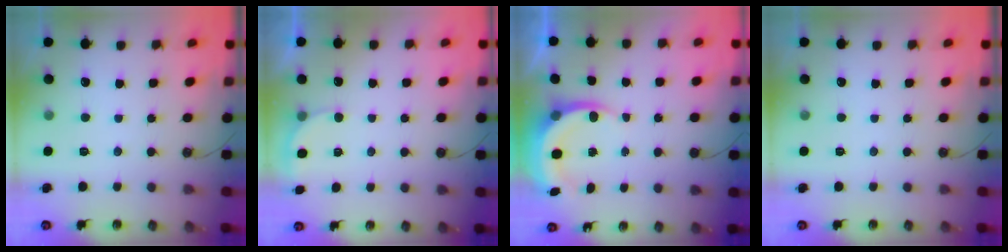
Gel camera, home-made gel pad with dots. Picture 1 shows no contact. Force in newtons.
{"total": 3.0, "press": 3.0, "slide": 0.7}
{"total": 5.6, "press": 5.5, "slide": 1.2}
{"total": 0.0}